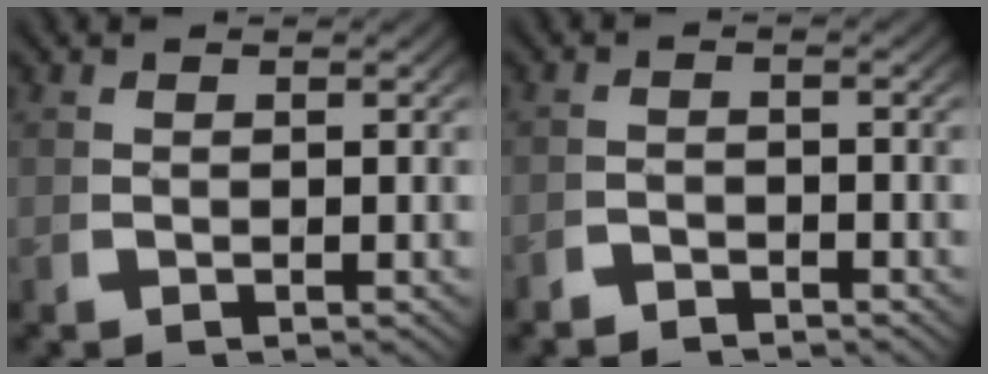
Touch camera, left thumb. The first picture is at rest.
{"total": 2.2, "force": [-2.1, 0.6, 0.1], "torque": [0.001, -0.011, -0.038]}